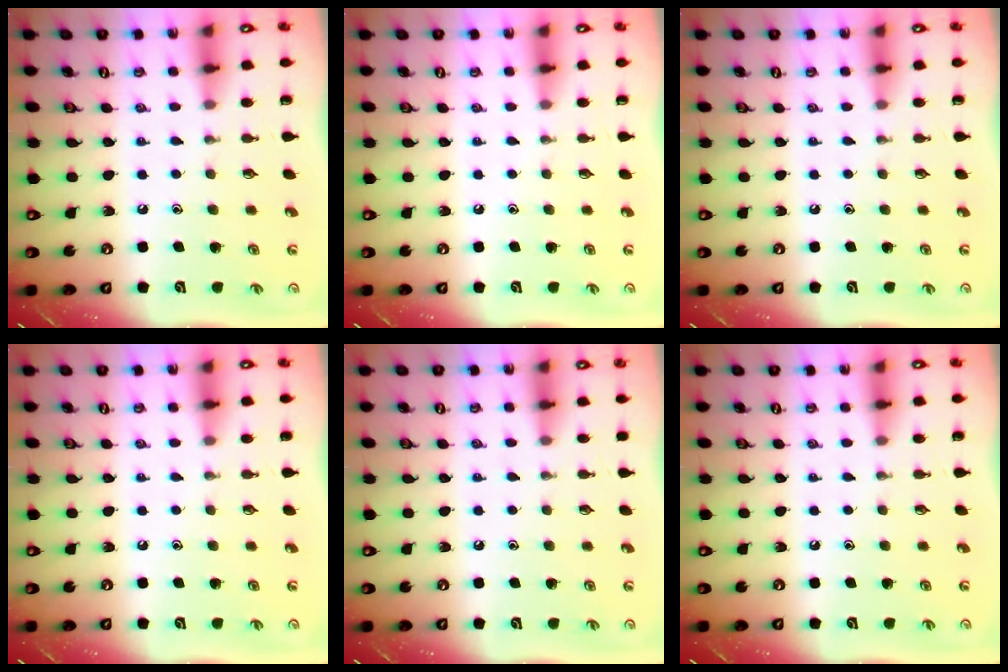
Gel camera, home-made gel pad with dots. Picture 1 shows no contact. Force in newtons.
{"total": 0.0}
{"total": 0.0}
{"total": 0.0}
{"total": 3.3, "press": 3.3, "slide": 0.5}
{"total": 0.0}